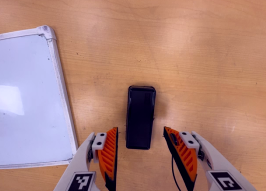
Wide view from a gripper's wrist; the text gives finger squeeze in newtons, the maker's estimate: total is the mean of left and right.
{"total": 0.0}